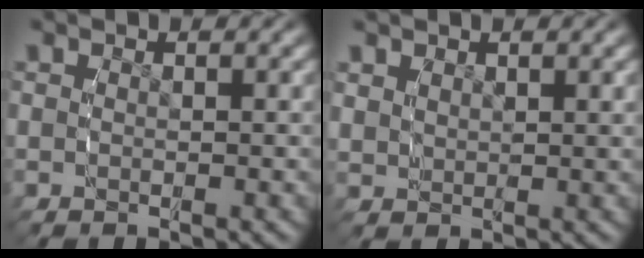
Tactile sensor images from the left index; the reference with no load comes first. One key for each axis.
{"total": 1.6, "fx": 1.1, "fy": 0.8, "fz": 0.8, "tx": -0.016, "ty": -0.007, "tz": 0.032}